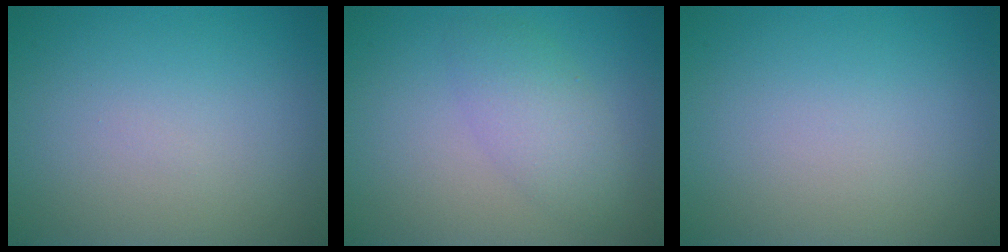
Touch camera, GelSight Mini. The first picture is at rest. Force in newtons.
{"total": 3.2, "press": 3.2, "slide": 0.1}
{"total": 0.0}